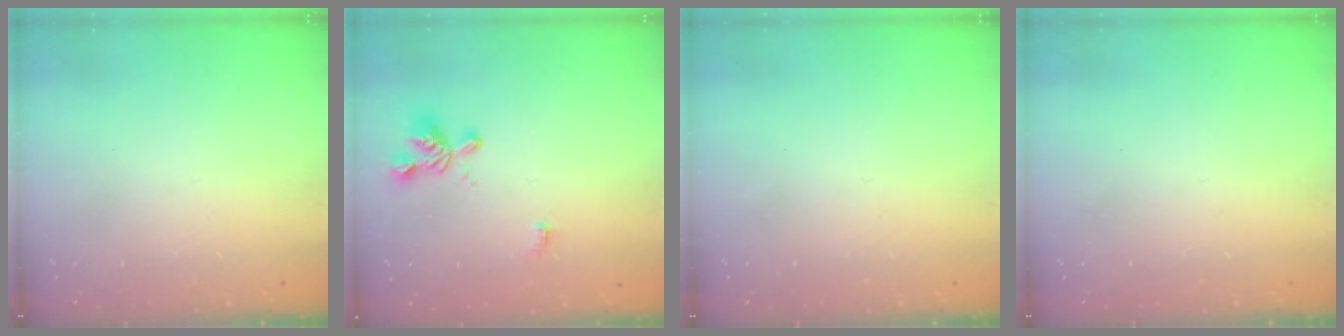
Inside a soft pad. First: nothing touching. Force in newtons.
{"total": 1.1, "press": 0.4, "slide": 1.0}
{"total": 0.0}
{"total": 0.0}